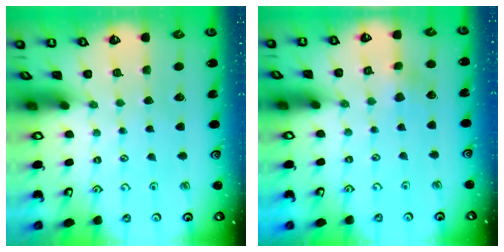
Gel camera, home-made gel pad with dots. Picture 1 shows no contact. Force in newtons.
{"total": 3.9, "press": 3.9, "slide": 0.5}